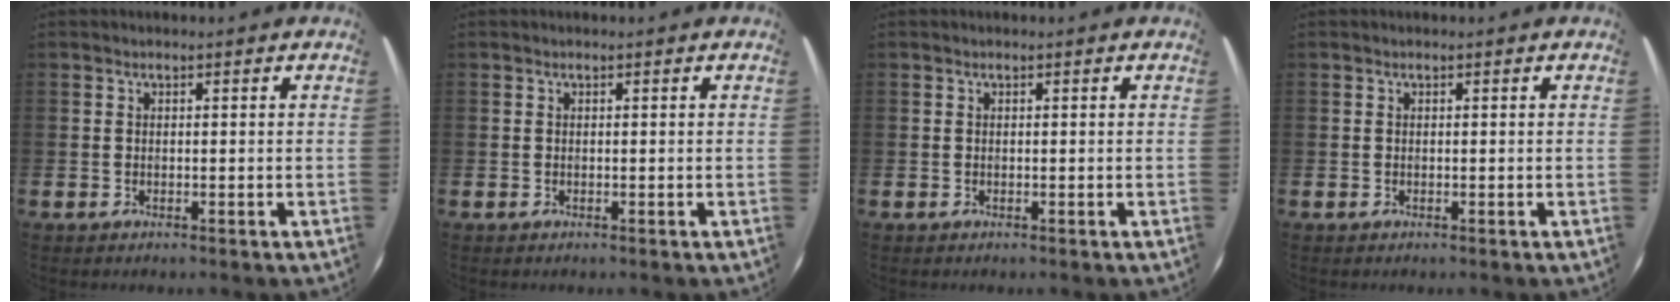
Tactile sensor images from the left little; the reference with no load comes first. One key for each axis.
{"total": 0.0}
{"total": 0.0}
{"total": 0.0}